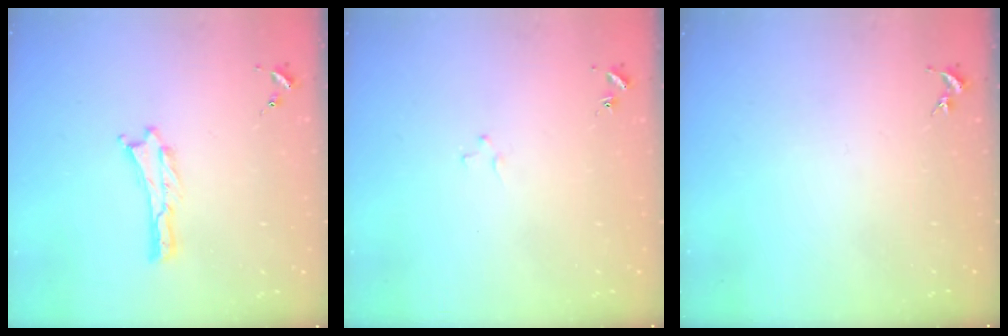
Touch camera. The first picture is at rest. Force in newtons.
{"total": 1.2, "press": 1.2, "slide": 0.2}
{"total": 0.0}